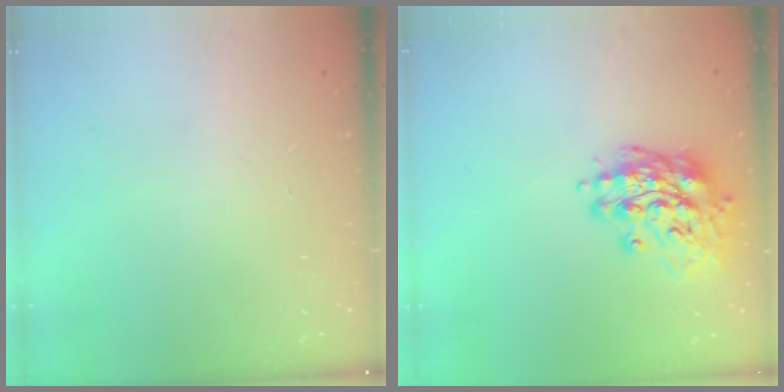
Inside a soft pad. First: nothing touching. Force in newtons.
{"total": 16.0, "press": 15.8, "slide": 2.7}